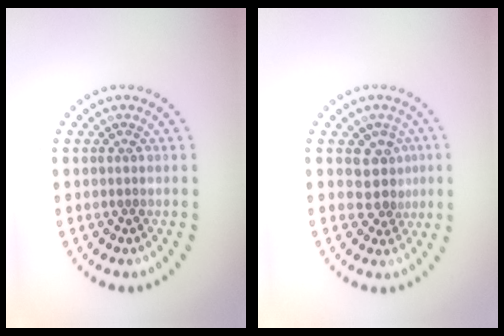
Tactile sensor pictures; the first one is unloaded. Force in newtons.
{"total": 2.7, "press": 2.1, "slide": 1.7}